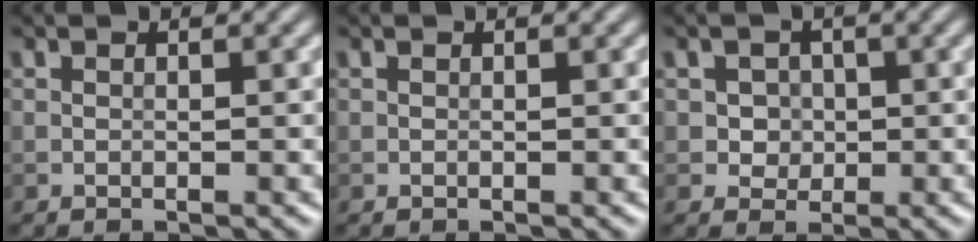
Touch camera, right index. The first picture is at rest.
{"total": 0.0}
{"total": 2.4, "force": [0.4, 2.2, 1.0], "torque": [-0.006, 0.000, 0.010]}